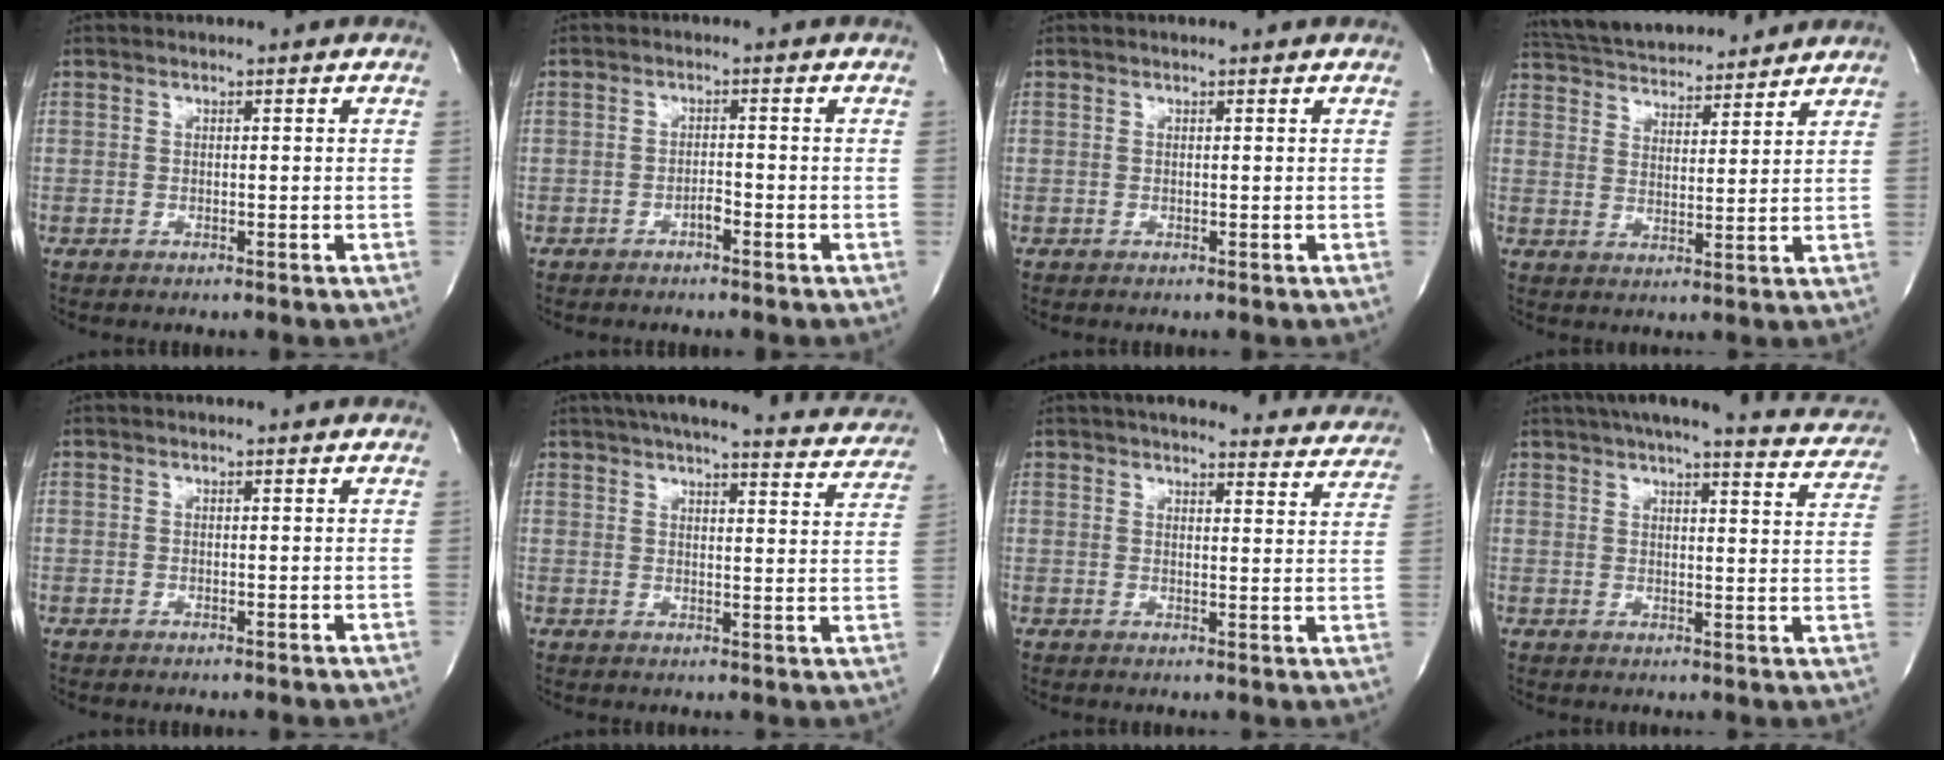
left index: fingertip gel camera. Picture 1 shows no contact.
{"total": 1.4, "force": [-1.1, 0.2, 0.8], "torque": [-0.017, 0.000, -0.018]}
{"total": 0.8, "force": [0.8, 0.1, 0.2], "torque": [-0.010, 0.006, 0.008]}
{"total": 16.0, "force": [14.9, 3.2, 5.2], "torque": [-0.099, 0.025, 0.231]}
{"total": 1.1, "force": [1.1, 0.1, 0.3], "torque": [-0.015, 0.008, 0.012]}
{"total": 23.4, "force": [21.3, 3.6, 9.1], "torque": [-0.142, -0.033, 0.250]}
{"total": 20.9, "force": [19.5, 4.3, 6.1], "torque": [-0.079, -0.030, 0.221]}
{"total": 18.8, "force": [16.9, 2.3, 7.8], "torque": [-0.109, -0.029, 0.194]}